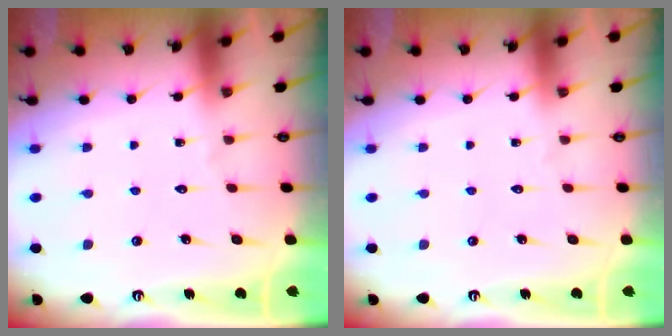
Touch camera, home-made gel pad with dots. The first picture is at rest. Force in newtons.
{"total": 0.0}